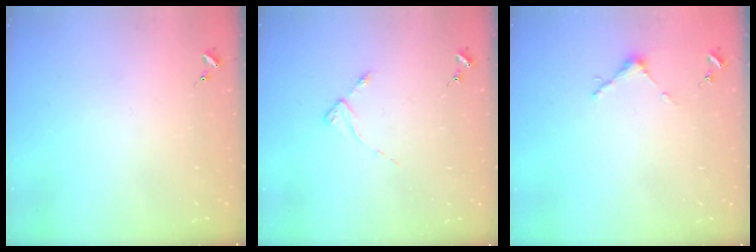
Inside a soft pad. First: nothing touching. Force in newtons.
{"total": 2.9, "press": 2.8, "slide": 0.4}
{"total": 3.7, "press": 3.7, "slide": 0.3}